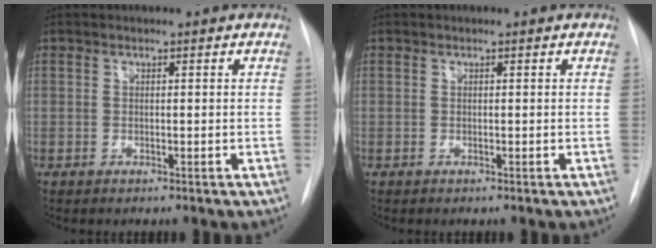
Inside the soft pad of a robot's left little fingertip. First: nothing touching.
{"total": 0.0}